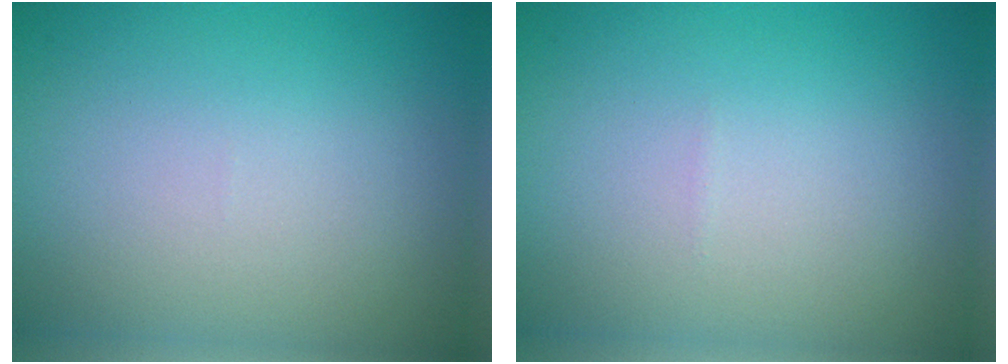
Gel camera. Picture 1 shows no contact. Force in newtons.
{"total": 0.0}